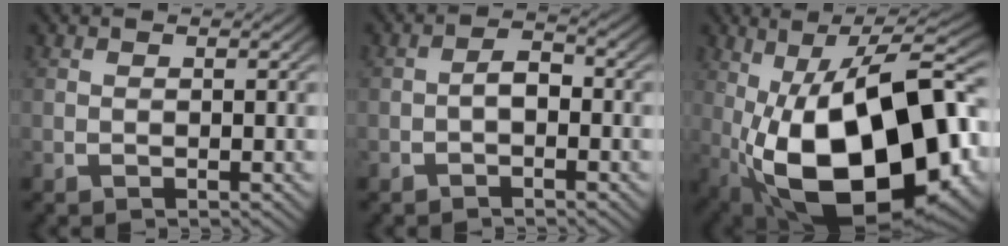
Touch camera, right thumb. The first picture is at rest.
{"total": 2.3, "force": [-0.8, 1.5, 1.5], "torque": [-0.028, -0.003, -0.014]}
{"total": 22.8, "force": [-3.2, 13.1, 18.4], "torque": [-0.325, -0.069, 0.003]}